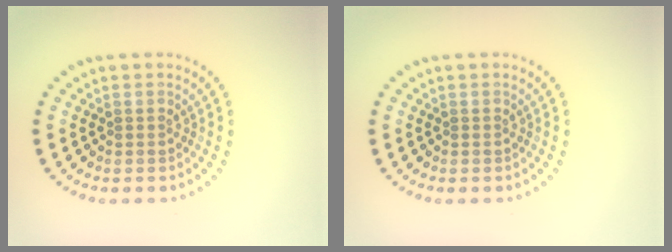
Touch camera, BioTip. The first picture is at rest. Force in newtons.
{"total": 0.0}